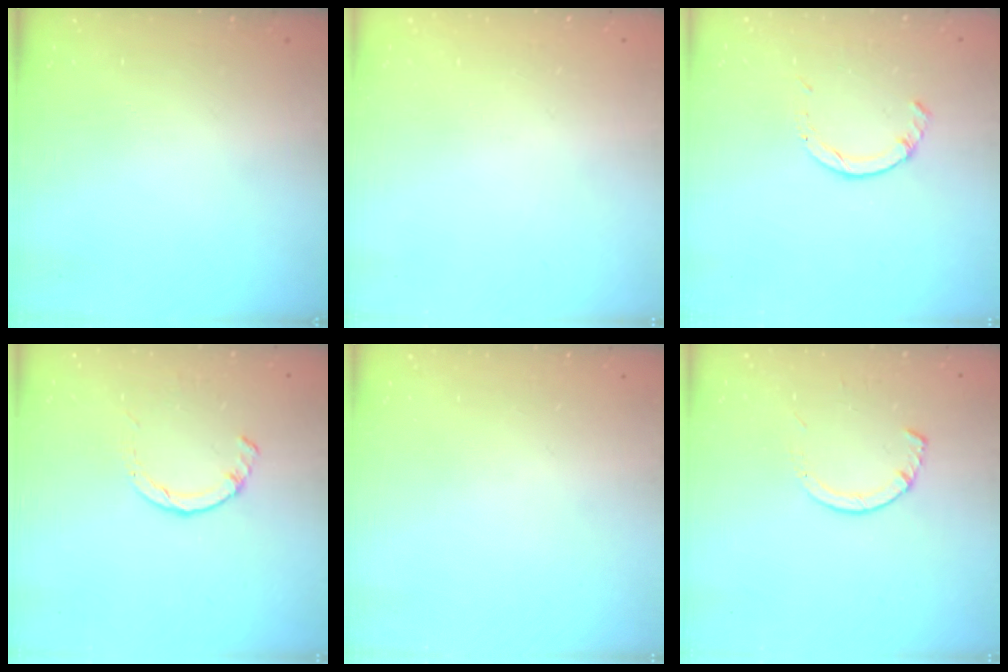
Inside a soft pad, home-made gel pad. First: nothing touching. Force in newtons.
{"total": 2.4, "press": 2.4, "slide": 0.2}
{"total": 1.7, "press": 1.7, "slide": 0.2}
{"total": 1.4, "press": 1.4, "slide": 0.3}
{"total": 0.0}
{"total": 3.6, "press": 3.6, "slide": 0.5}